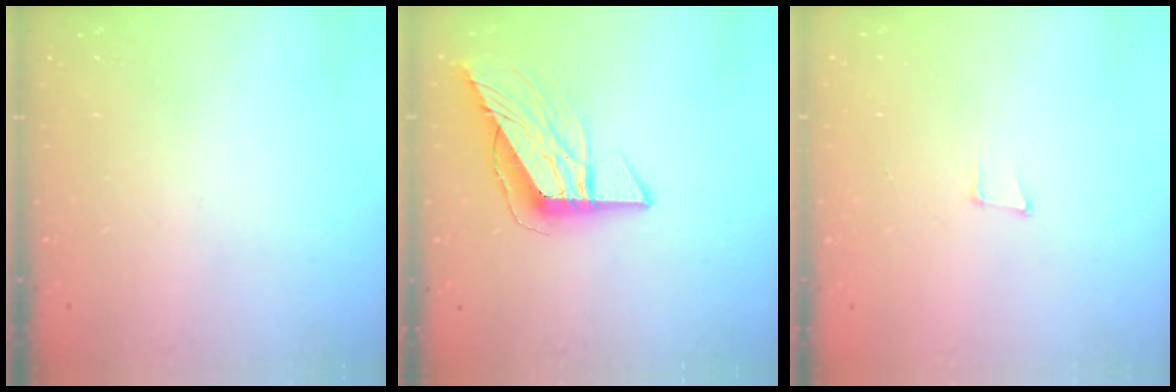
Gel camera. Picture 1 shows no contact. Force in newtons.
{"total": 10.6, "press": 10.5, "slide": 1.1}
{"total": 4.1, "press": 3.2, "slide": 2.7}